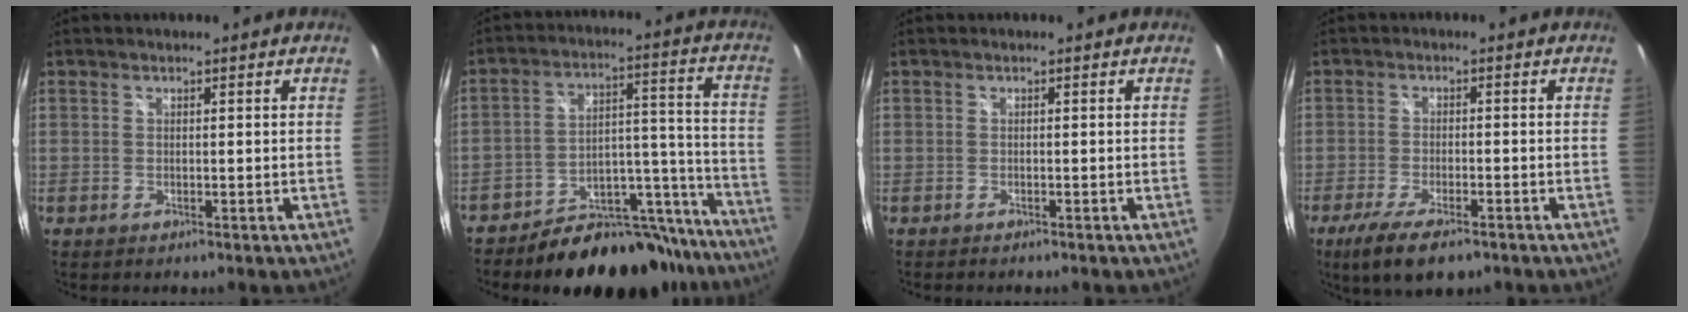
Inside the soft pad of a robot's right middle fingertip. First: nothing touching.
{"total": 21.8, "force": [-18.9, 8.6, 6.5], "torque": [-0.085, 0.060, -0.249]}
{"total": 1.0, "force": [-1.0, 0.3, 0.3], "torque": [-0.007, -0.008, -0.016]}
{"total": 9.0, "force": [-6.2, 2.6, 6.0], "torque": [-0.138, -0.033, -0.107]}